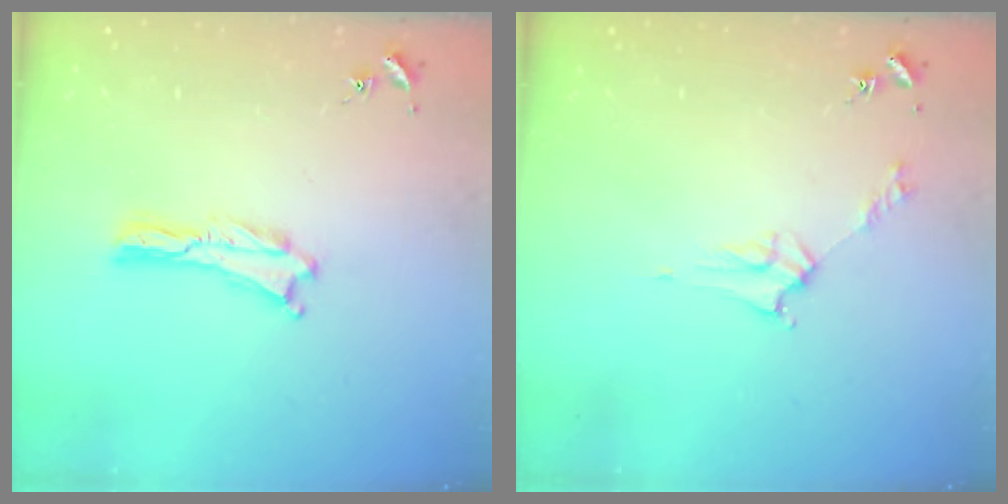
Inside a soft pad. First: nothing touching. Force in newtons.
{"total": 2.8, "press": 2.8, "slide": 0.3}